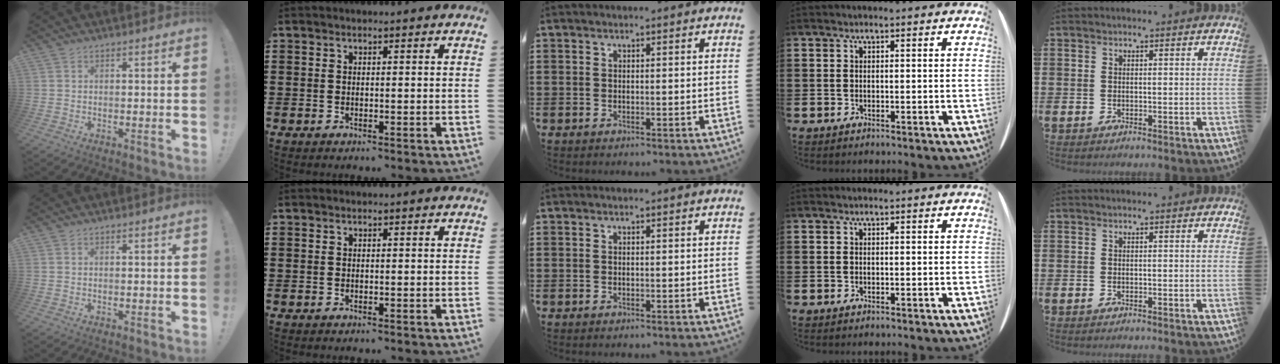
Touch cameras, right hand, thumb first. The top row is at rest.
{}